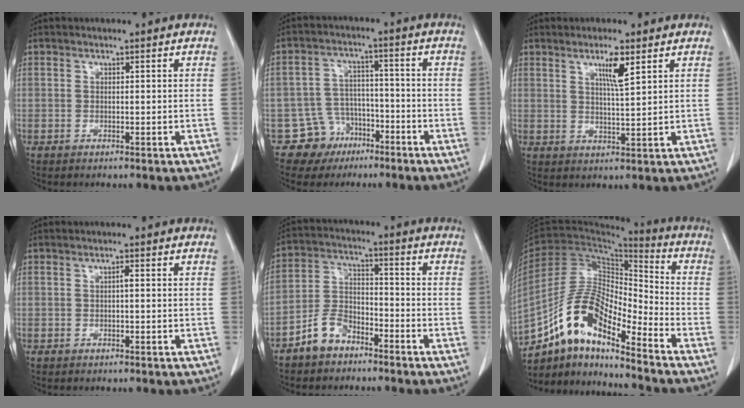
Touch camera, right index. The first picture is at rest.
{"total": 7.0, "force": [-4.1, 5.7, -0.1], "torque": [0.011, 0.022, -0.062]}
{"total": 4.5, "force": [2.4, 0.0, 3.8], "torque": [-0.066, -0.006, 0.042]}
{"total": 0.7, "force": [0.0, 0.1, 0.7], "torque": [-0.013, 0.002, 0.000]}
{"total": 6.7, "force": [-4.7, 3.8, 2.8], "torque": [-0.065, 0.011, -0.093]}
{"total": 13.7, "force": [-10.0, 3.4, 8.8], "torque": [-0.172, 0.024, -0.181]}